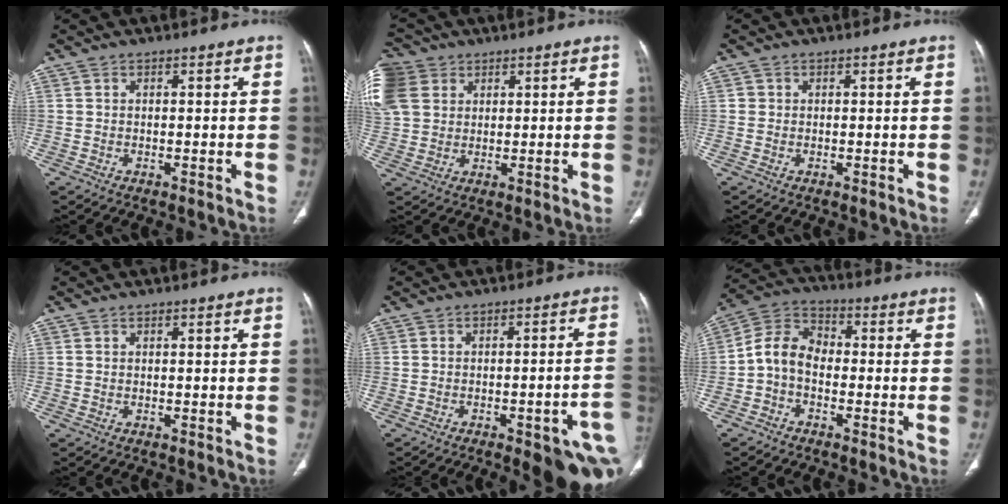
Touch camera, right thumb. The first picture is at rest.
{"total": 17.1, "force": [6.9, 13.4, 8.0], "torque": [-0.228, 0.039, 0.146]}
{"total": 0.8, "force": [0.1, 0.8, 0.1], "torque": [0.003, 0.004, 0.001]}
{"total": 0.0}
{"total": 15.1, "force": [-6.9, 4.1, 12.8], "torque": [-0.125, 0.029, -0.078]}
{"total": 7.7, "force": [-1.8, 5.5, 5.1], "torque": [-0.084, 0.034, -0.049]}